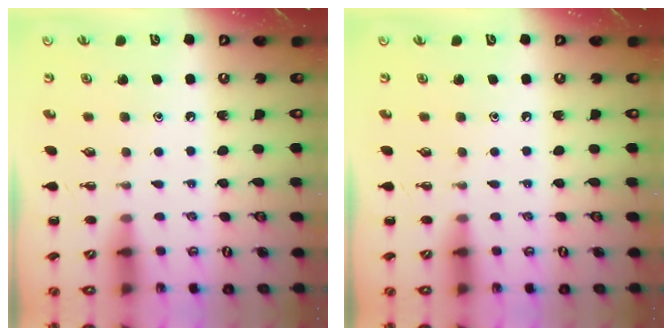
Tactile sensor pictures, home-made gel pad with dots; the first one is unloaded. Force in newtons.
{"total": 0.0}